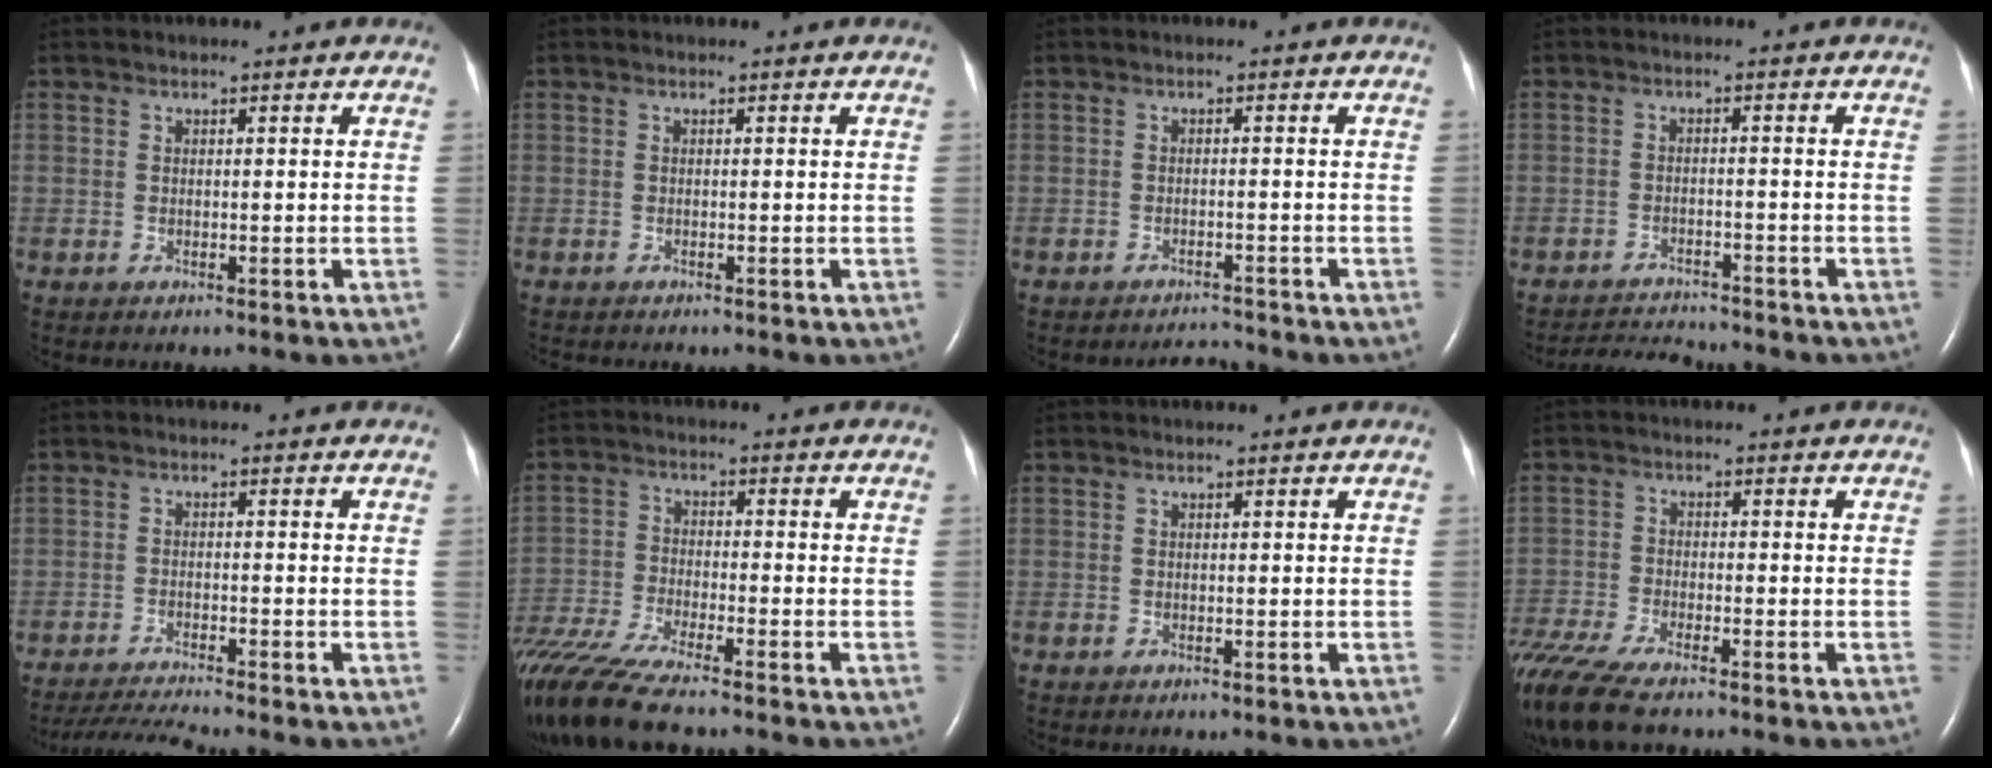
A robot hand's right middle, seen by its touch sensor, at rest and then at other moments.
{"total": 0.6, "force": [-0.6, 0.1, 0.2], "torque": [-0.008, -0.002, -0.010]}
{"total": 2.1, "force": [-2.1, -0.1, -0.3], "torque": [-0.001, -0.011, -0.029]}
{"total": 5.5, "force": [-5.5, 0.2, 0.5], "torque": [-0.014, -0.009, -0.090]}
{"total": 5.1, "force": [-4.7, -1.6, 1.4], "torque": [-0.032, -0.020, -0.084]}
{"total": 12.2, "force": [-10.2, 0.6, 6.7], "torque": [-0.133, -0.034, -0.183]}
{"total": 0.0}
{"total": 10.3, "force": [-8.5, 1.4, 5.7], "torque": [-0.115, -0.026, -0.151]}